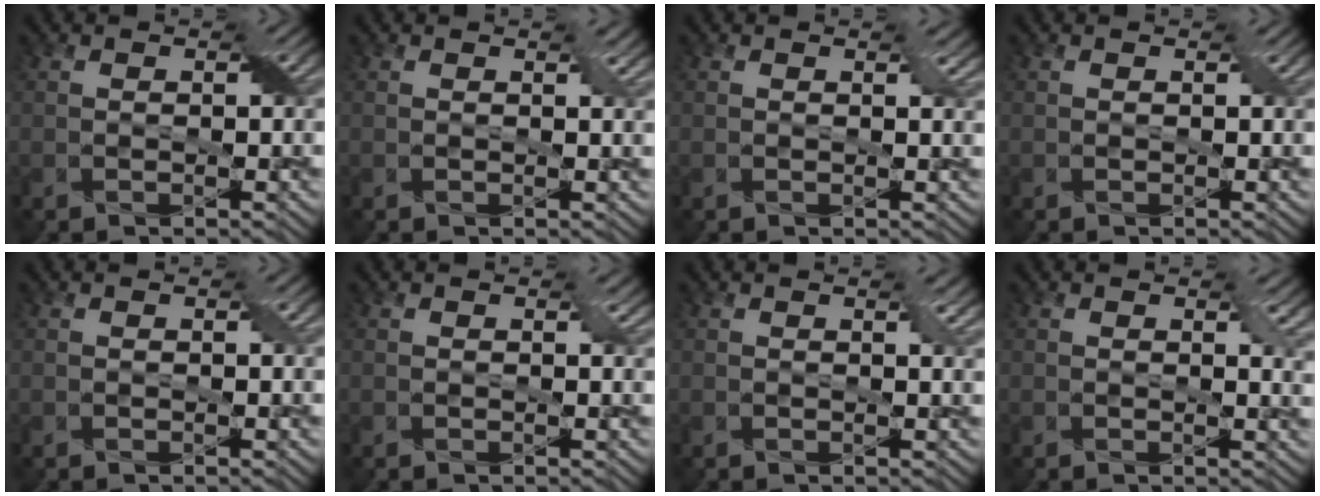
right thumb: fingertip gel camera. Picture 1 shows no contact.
{"total": 0.8, "force": [0.6, 0.1, 0.5], "torque": [-0.010, -0.001, 0.010]}
{"total": 0.9, "force": [0.6, 0.1, 0.6], "torque": [-0.011, -0.002, 0.011]}
{"total": 0.0}
{"total": 0.0}
{"total": 0.6, "force": [0.4, 0.1, 0.4], "torque": [-0.005, -0.001, 0.007]}
{"total": 1.2, "force": [0.8, 0.1, 0.9], "torque": [-0.014, 0.000, 0.013]}
{"total": 2.2, "force": [1.2, 0.7, 1.8], "torque": [-0.029, -0.005, 0.021]}